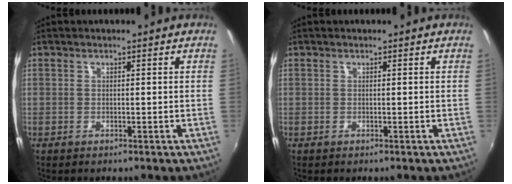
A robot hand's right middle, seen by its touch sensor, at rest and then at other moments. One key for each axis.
{"total": 0.0}